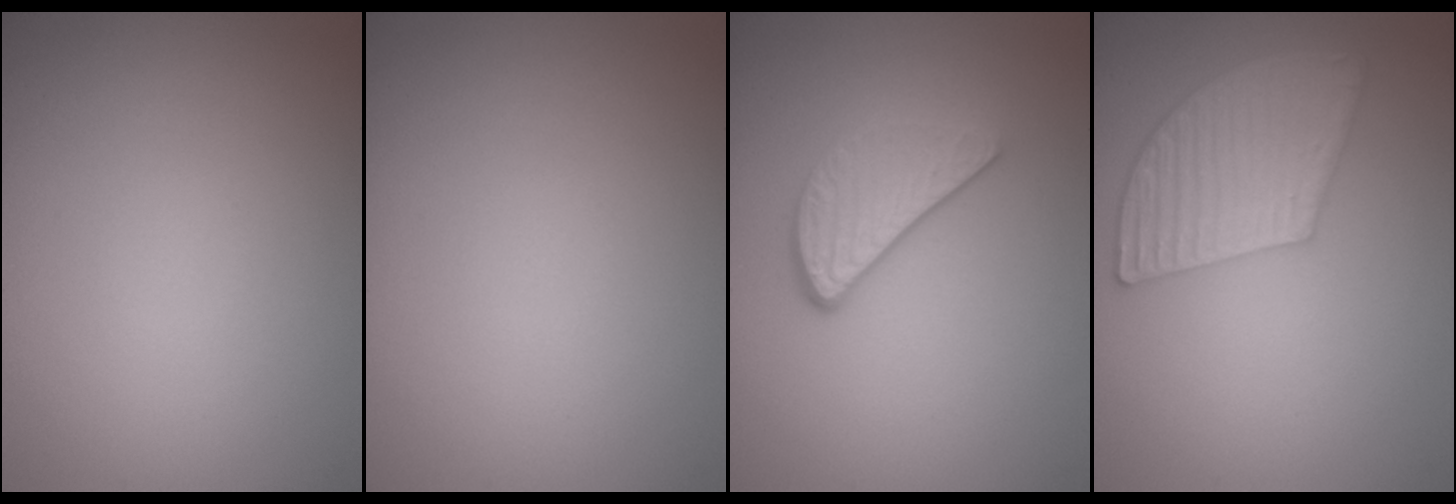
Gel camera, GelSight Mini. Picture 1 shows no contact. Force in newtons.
{"total": 0.0}
{"total": 3.1, "press": 2.5, "slide": 1.8}
{"total": 5.6, "press": 4.1, "slide": 3.8}